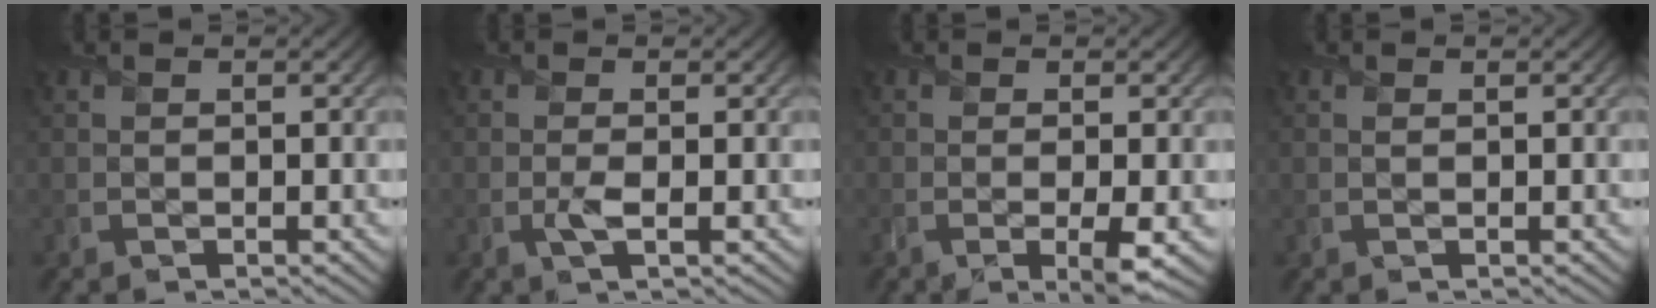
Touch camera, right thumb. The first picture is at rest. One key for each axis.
{"total": 1.0, "fx": -0.2, "fy": 0.2, "fz": 1.0, "tx": -0.018, "ty": -0.001, "tz": -0.007}
{"total": 2.9, "fx": -0.8, "fy": 0.5, "fz": 2.7, "tx": -0.050, "ty": -0.007, "tz": -0.015}
{"total": 0.0}